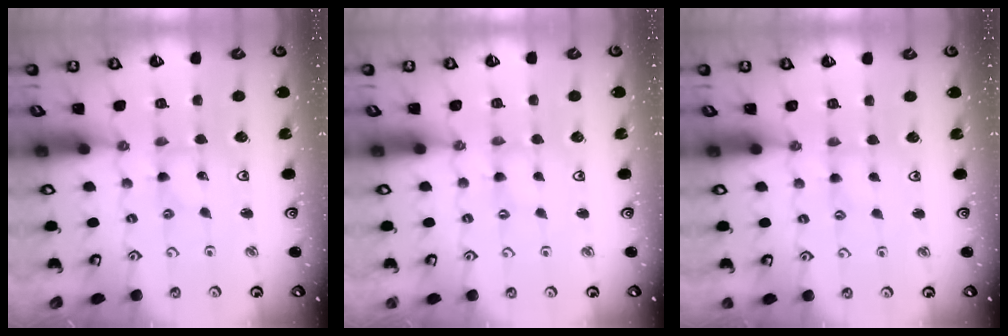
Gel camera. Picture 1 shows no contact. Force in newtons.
{"total": 0.0}
{"total": 0.7, "press": 0.7, "slide": 0.2}